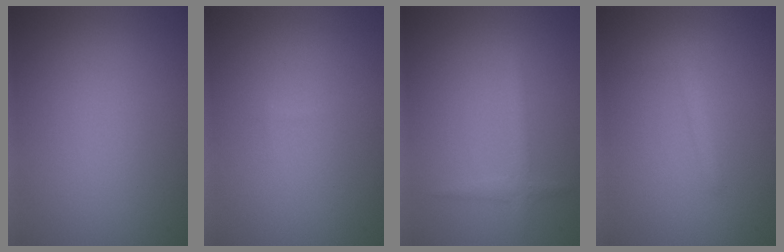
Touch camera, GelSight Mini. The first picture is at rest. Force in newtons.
{"total": 0.0}
{"total": 1.4, "press": 1.4, "slide": 0.1}
{"total": 1.2, "press": 1.2, "slide": 0.0}